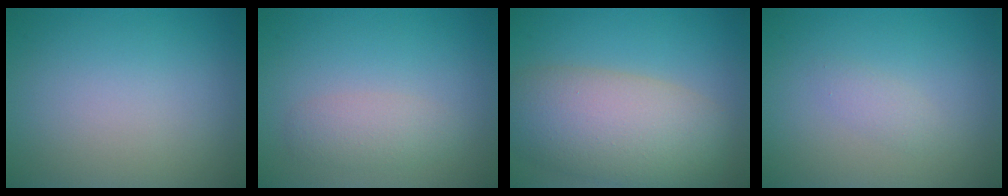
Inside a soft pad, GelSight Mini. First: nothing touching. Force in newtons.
{"total": 2.1, "press": 2.1, "slide": 0.2}
{"total": 8.7, "press": 8.7, "slide": 0.7}
{"total": 1.0, "press": 1.0, "slide": 0.1}